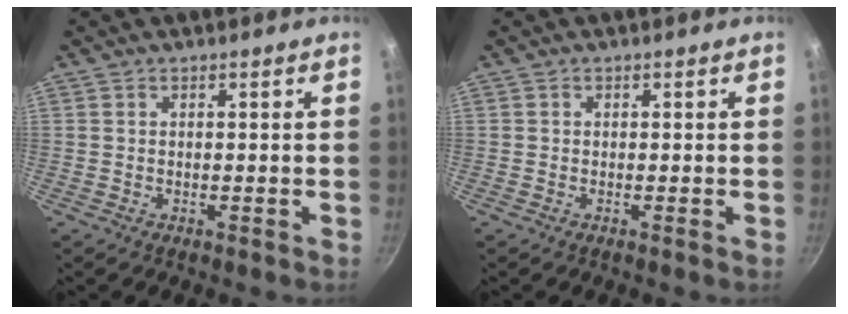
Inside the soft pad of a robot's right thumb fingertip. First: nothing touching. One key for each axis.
{"total": 0.0}